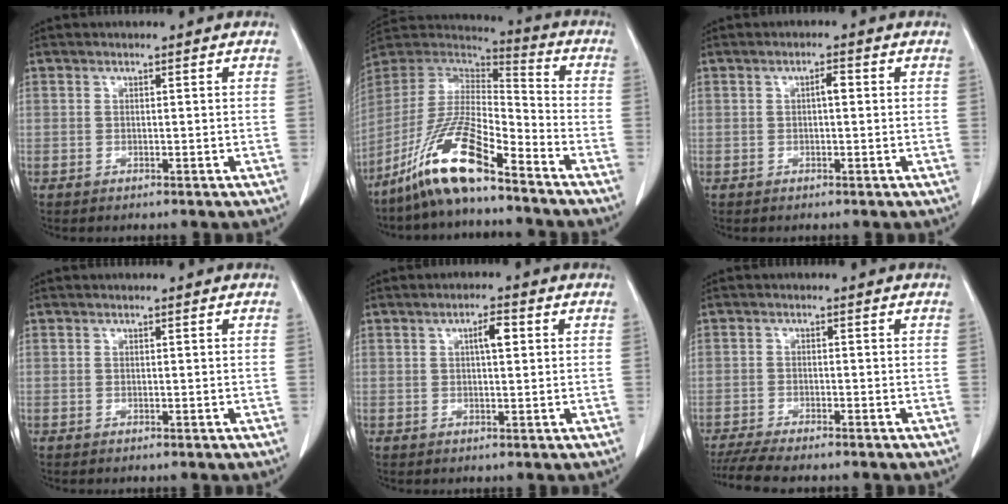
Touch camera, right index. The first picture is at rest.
{"total": 14.9, "force": [-10.4, 1.9, 10.4], "torque": [-0.210, -0.009, -0.194]}
{"total": 1.6, "force": [0.2, 0.4, 1.5], "torque": [-0.025, 0.004, 0.002]}
{"total": 0.0}
{"total": 2.9, "force": [0.8, 0.7, 2.7], "torque": [-0.048, 0.005, 0.012]}
{"total": 6.8, "force": [-5.9, 0.5, 3.4], "torque": [-0.051, -0.015, -0.099]}